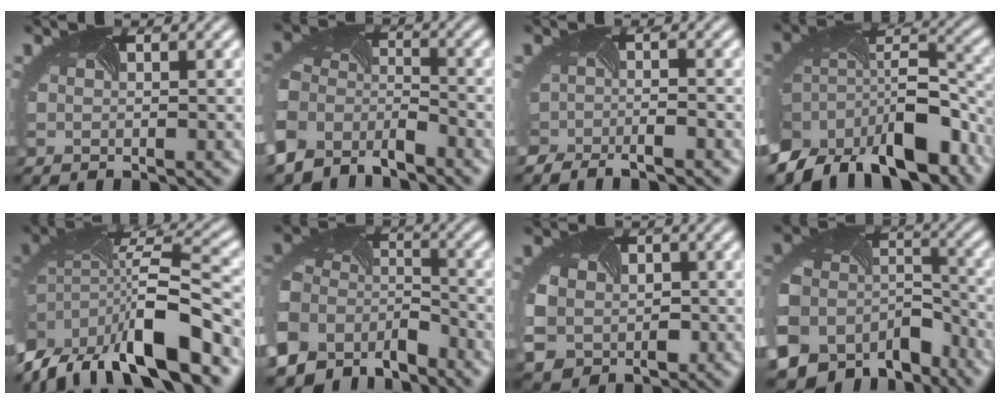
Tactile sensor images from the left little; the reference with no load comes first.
{"total": 7.3, "force": [-5.3, 4.4, 2.5], "torque": [-0.054, -0.020, -0.103]}
{"total": 2.5, "force": [-2.1, 0.9, 1.0], "torque": [-0.012, -0.025, -0.032]}
{"total": 13.9, "force": [-8.2, 7.9, 7.9], "torque": [-0.164, -0.034, -0.114]}
{"total": 11.7, "force": [-6.7, 4.6, 8.5], "torque": [-0.157, -0.013, -0.115]}
{"total": 9.1, "force": [-6.0, 6.1, 3.2], "torque": [-0.084, -0.031, -0.104]}
{"total": 5.7, "force": [-0.9, 4.9, 2.8], "torque": [-0.069, -0.020, -0.008]}
{"total": 15.7, "force": [-9.5, 11.1, 5.7], "torque": [-0.148, -0.044, -0.118]}